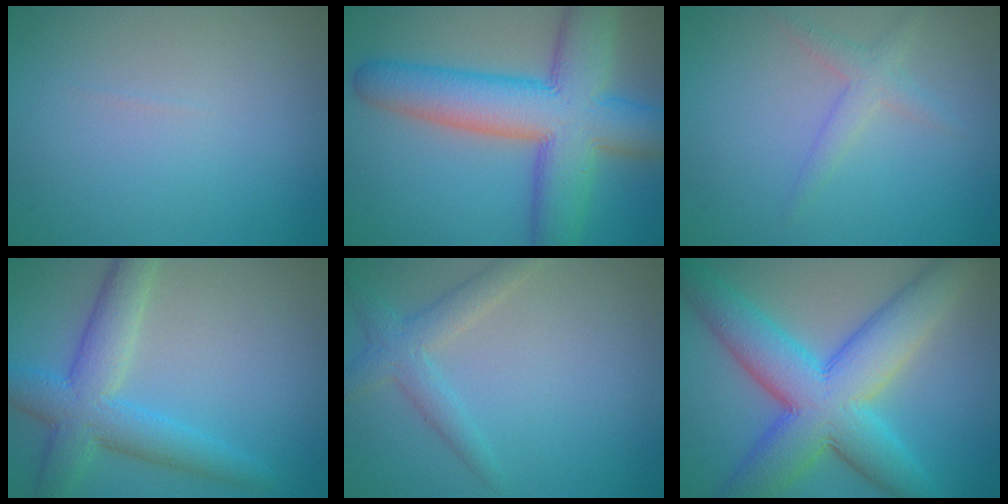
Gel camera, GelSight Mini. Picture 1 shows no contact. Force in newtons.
{"total": 11.4, "press": 11.4, "slide": 0.6}
{"total": 1.8, "press": 1.8, "slide": 0.1}
{"total": 6.1, "press": 6.1, "slide": 0.2}
{"total": 2.8, "press": 2.7, "slide": 0.2}
{"total": 10.7, "press": 10.7, "slide": 0.1}